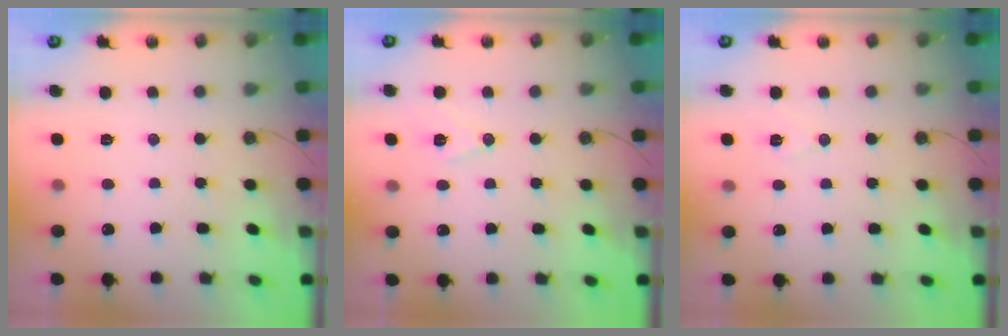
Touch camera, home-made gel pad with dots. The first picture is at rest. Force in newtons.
{"total": 7.9, "press": 7.0, "slide": 3.6}
{"total": 5.6, "press": 3.5, "slide": 4.4}